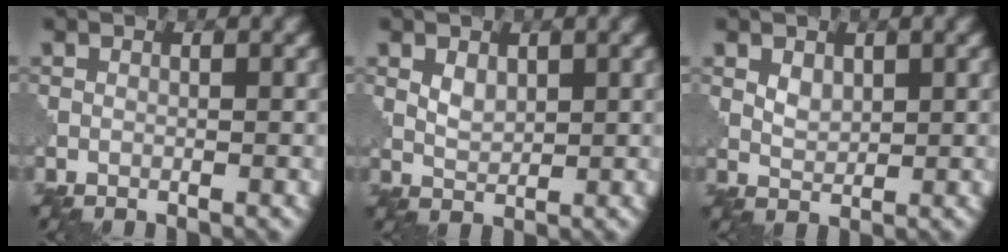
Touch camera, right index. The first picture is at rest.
{"total": 1.9, "force": [0.8, 1.1, 1.2], "torque": [-0.026, -0.002, 0.018]}
{"total": 1.7, "force": [0.7, 1.1, 1.1], "torque": [-0.022, -0.001, 0.017]}